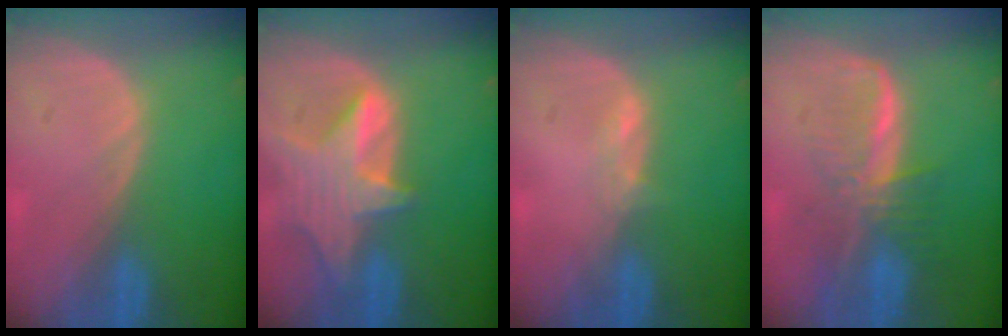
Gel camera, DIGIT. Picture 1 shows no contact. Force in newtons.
{"total": 8.0, "press": 7.3, "slide": 3.3}
{"total": 1.3, "press": 1.2, "slide": 0.5}
{"total": 7.6, "press": 6.7, "slide": 3.6}